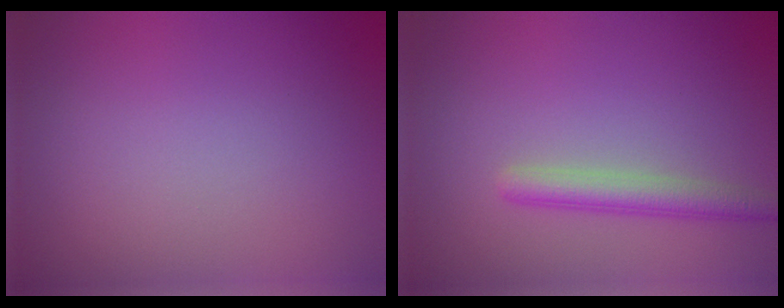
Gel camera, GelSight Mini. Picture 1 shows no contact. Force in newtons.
{"total": 2.7, "press": 2.7, "slide": 0.3}